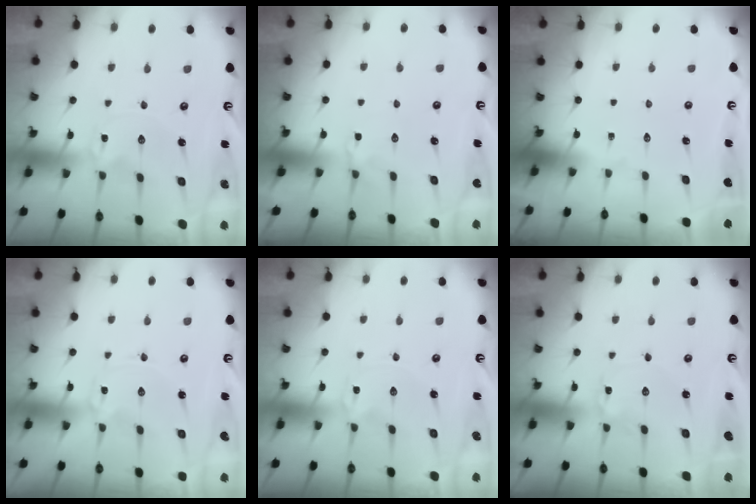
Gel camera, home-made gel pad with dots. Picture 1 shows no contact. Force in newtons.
{"total": 2.2, "press": 1.9, "slide": 1.2}
{"total": 0.0}
{"total": 0.0}
{"total": 0.0}
{"total": 1.4, "press": 1.4, "slide": 0.1}